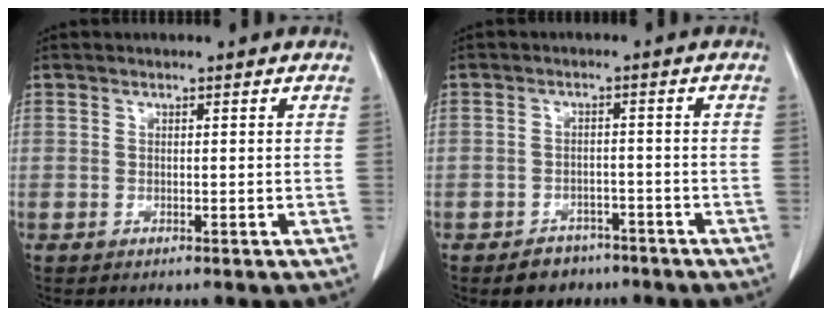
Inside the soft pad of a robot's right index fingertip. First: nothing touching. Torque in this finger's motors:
{"motor_torque": [-0.47, -0.22, -0.01, -0.04]}